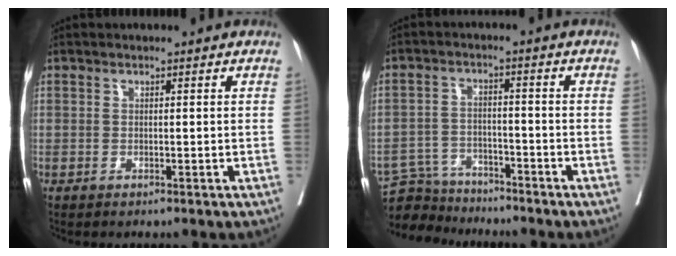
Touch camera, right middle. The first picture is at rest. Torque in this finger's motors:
{"motor_torque": [-0.01, 0.01, -0.09, -0.07]}